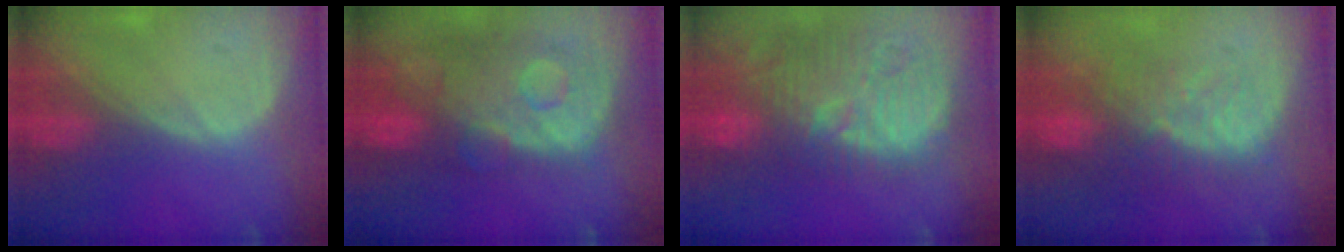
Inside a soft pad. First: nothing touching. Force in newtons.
{"total": 12.4, "press": 10.2, "slide": 6.9}
{"total": 13.9, "press": 12.7, "slide": 5.5}
{"total": 10.0, "press": 8.5, "slide": 5.3}